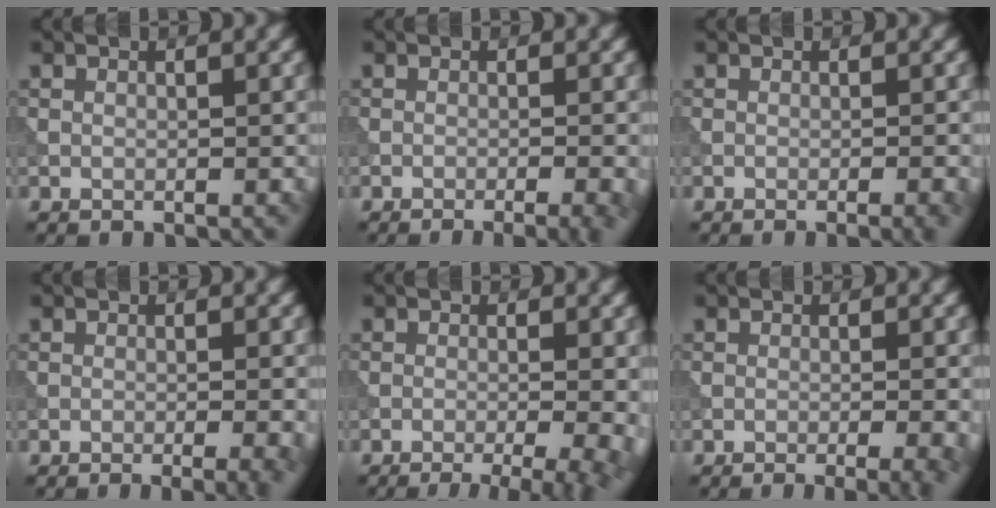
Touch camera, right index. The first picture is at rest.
{"total": 4.8, "force": [-2.7, 1.7, 3.5], "torque": [-0.024, 0.004, -0.025]}
{"total": 2.7, "force": [-1.1, 0.9, 2.3], "torque": [-0.014, 0.009, -0.012]}
{"total": 5.0, "force": [-2.7, 1.9, 3.8], "torque": [-0.026, 0.004, -0.025]}
{"total": 10.1, "force": [-5.4, 4.2, 7.5], "torque": [-0.043, 0.000, -0.055]}
{"total": 6.2, "force": [-3.2, 2.4, 4.7], "torque": [-0.031, 0.001, -0.028]}